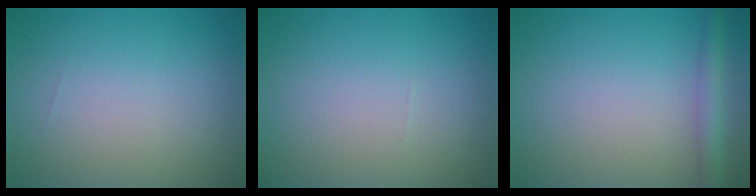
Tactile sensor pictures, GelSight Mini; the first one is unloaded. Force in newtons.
{"total": 0.0}
{"total": 2.4, "press": 2.4, "slide": 0.1}